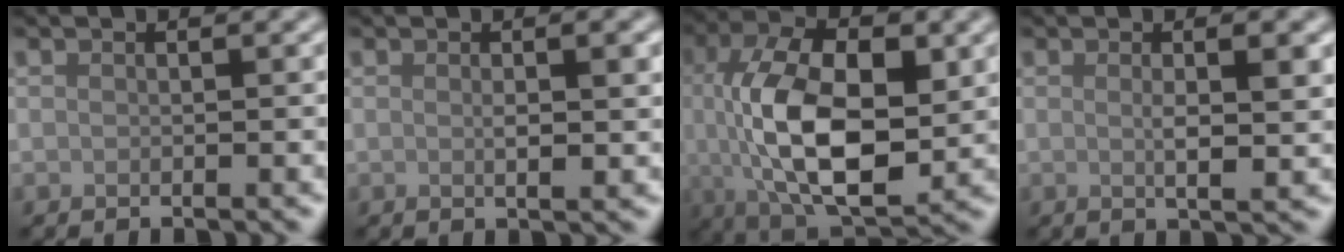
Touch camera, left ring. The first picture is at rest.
{"total": 2.2, "force": [0.3, 0.4, 2.1], "torque": [-0.033, -0.001, 0.003]}
{"total": 12.0, "force": [0.1, 6.5, 10.1], "torque": [-0.190, -0.009, 0.009]}
{"total": 3.3, "force": [0.4, 0.7, 3.1], "torque": [-0.050, -0.003, 0.006]}